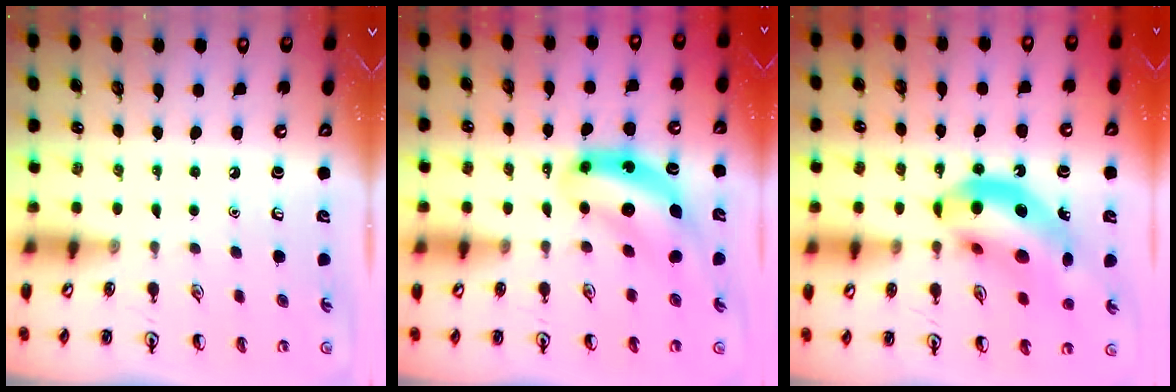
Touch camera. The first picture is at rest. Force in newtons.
{"total": 8.4, "press": 8.1, "slide": 2.2}
{"total": 15.2, "press": 14.6, "slide": 4.2}